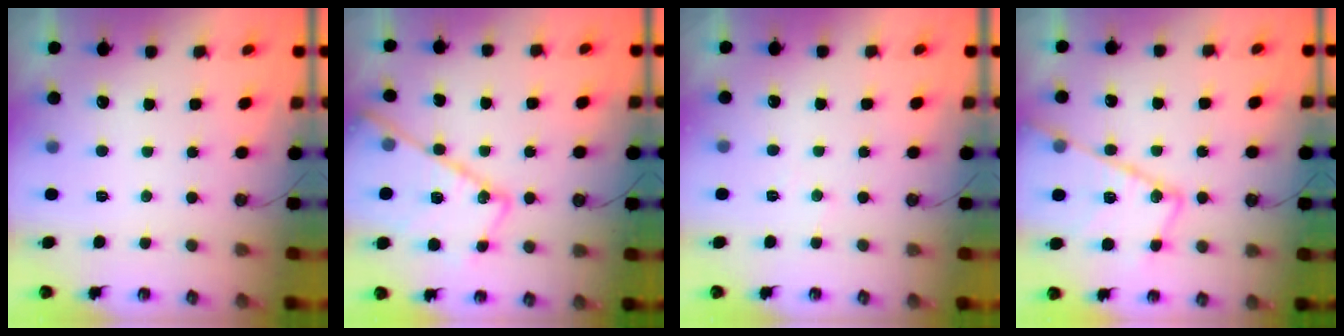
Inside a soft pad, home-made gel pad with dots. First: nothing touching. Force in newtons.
{"total": 20.3, "press": 20.2, "slide": 1.2}
{"total": 3.7, "press": 3.7, "slide": 0.6}
{"total": 19.4, "press": 19.3, "slide": 1.7}